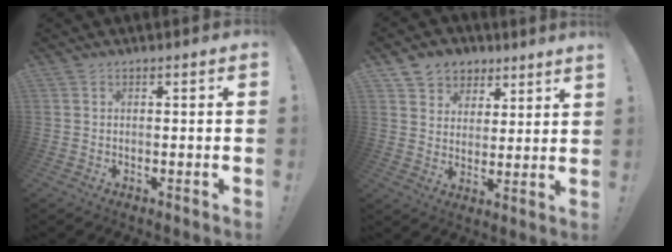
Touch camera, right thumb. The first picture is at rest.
{"total": 6.4, "force": [4.7, 4.4, 0.4], "torque": [-0.013, -0.043, 0.090]}